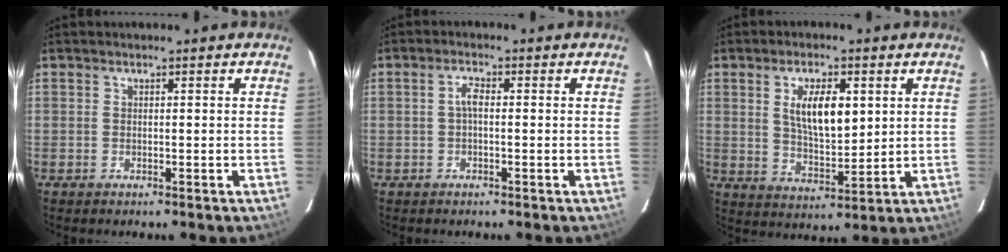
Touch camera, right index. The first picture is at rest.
{"total": 2.0, "force": [-0.2, 0.7, 1.8], "torque": [-0.037, 0.008, -0.006]}
{"total": 12.5, "force": [3.5, 4.5, 11.1], "torque": [-0.201, 0.002, 0.069]}